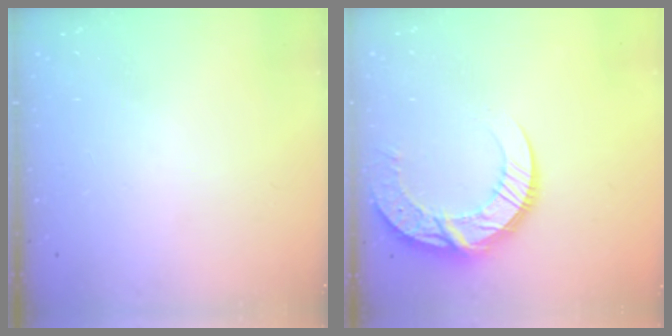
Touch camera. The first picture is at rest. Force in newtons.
{"total": 13.9, "press": 13.8, "slide": 1.4}